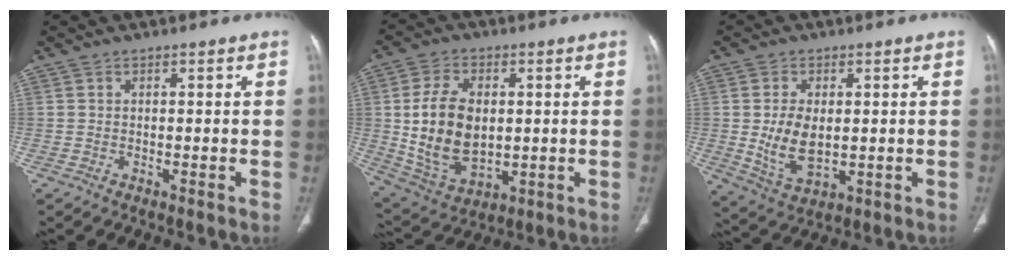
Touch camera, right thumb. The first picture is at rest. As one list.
[{"total": 15.3, "force": [0.9, 9.9, 11.7], "torque": [-0.202, -0.010, 0.034]}, {"total": 8.9, "force": [0.1, 5.3, 7.1], "torque": [-0.127, -0.010, 0.016]}]